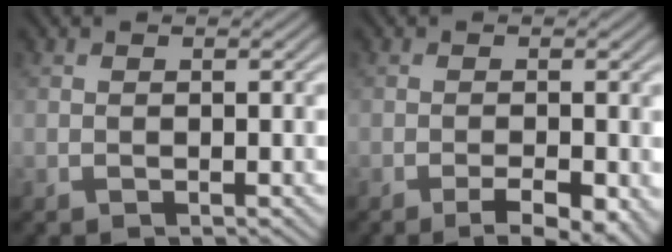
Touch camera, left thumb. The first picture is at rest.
{"total": 4.2, "force": [-2.3, 0.9, 3.4], "torque": [-0.050, 0.002, -0.030]}